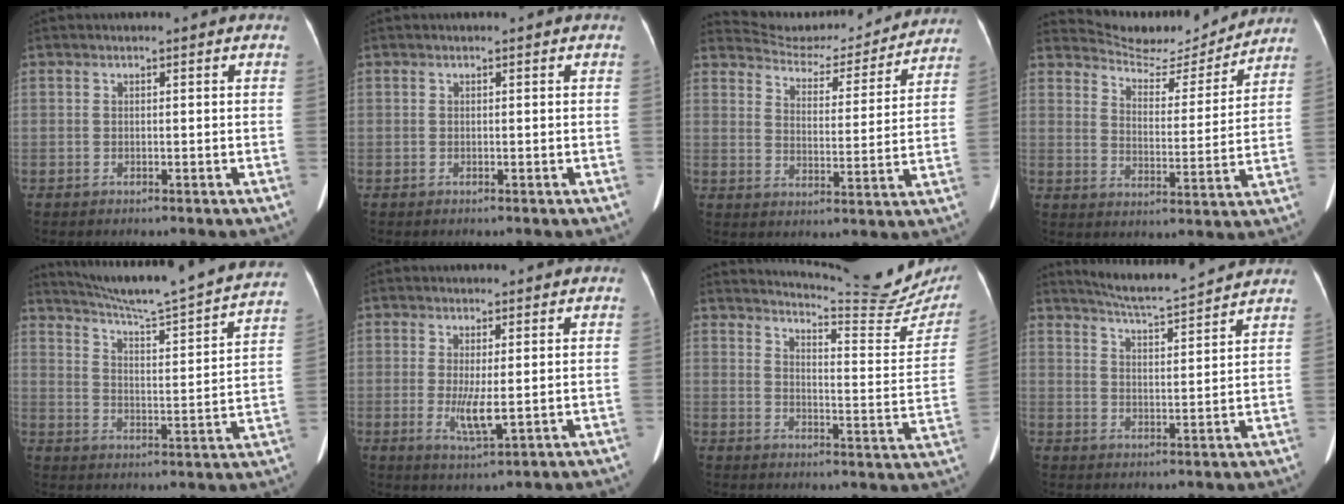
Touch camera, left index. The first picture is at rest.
{"total": 0.0}
{"total": 16.7, "force": [16.1, 3.3, 3.1], "torque": [-0.036, -0.018, 0.208]}
{"total": 12.6, "force": [12.4, 2.0, 1.6], "torque": [-0.031, -0.015, 0.176]}
{"total": 25.4, "force": [22.7, 0.3, 11.4], "torque": [-0.182, -0.051, 0.299]}
{"total": 4.6, "force": [-0.1, 0.7, 4.6], "torque": [-0.087, -0.013, 0.006]}
{"total": 18.5, "force": [17.5, 0.9, 6.2], "torque": [-0.097, -0.091, 0.208]}
{"total": 11.8, "force": [11.1, -0.1, 4.0], "torque": [-0.077, 0.011, 0.160]}